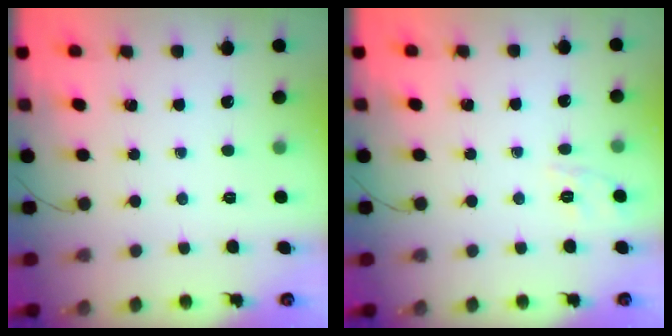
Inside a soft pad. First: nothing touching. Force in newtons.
{"total": 2.0, "press": 0.7, "slide": 1.9}